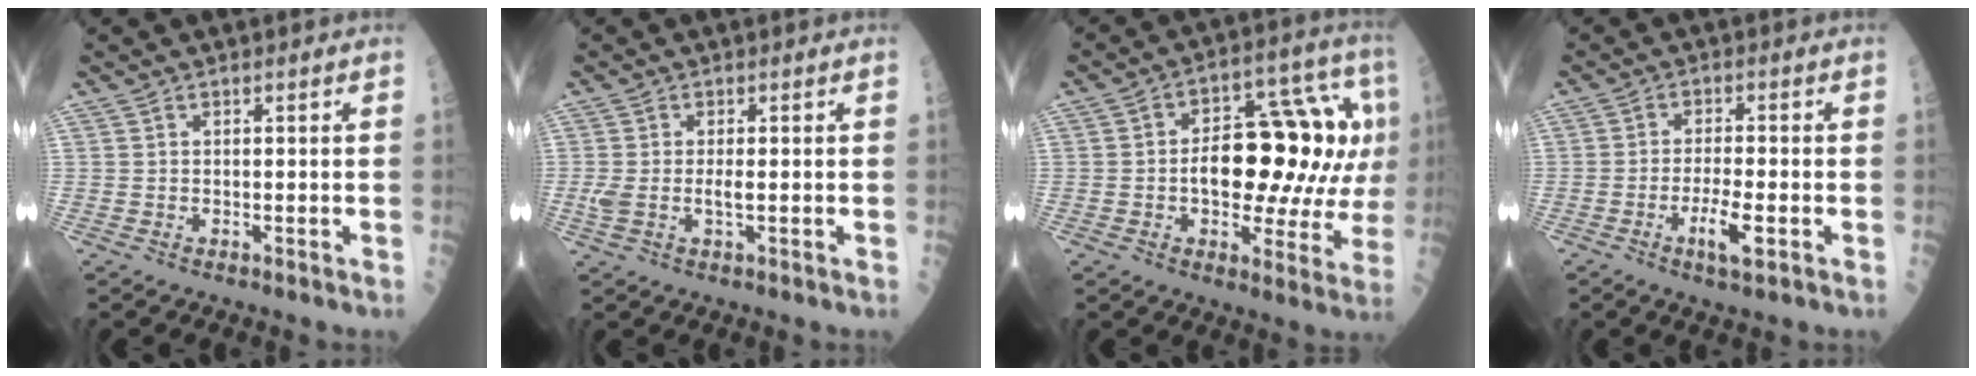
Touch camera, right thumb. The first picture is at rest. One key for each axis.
{"total": 3.7, "fx": -0.3, "fy": 1.3, "fz": 3.4, "tx": -0.086, "ty": 0.002, "tz": -0.005}
{"total": 21.2, "fx": 1.4, "fy": 10.6, "fz": 18.3, "tx": -0.215, "ty": 0.038, "tz": 0.020}
{"total": 5.4, "fx": -2.0, "fy": 0.9, "fz": 5.0, "tx": -0.100, "ty": 0.001, "tz": -0.035}